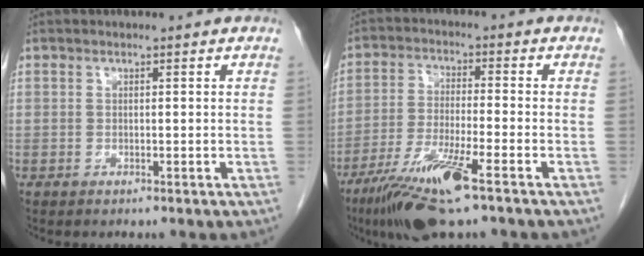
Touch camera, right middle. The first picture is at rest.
{"total": 11.1, "force": [-6.6, 0.8, 8.8], "torque": [-0.176, -0.026, -0.119]}